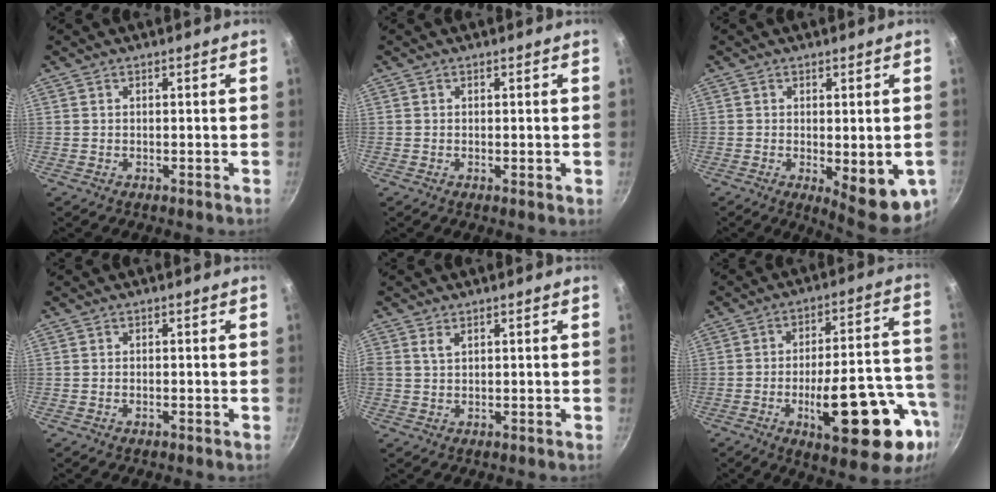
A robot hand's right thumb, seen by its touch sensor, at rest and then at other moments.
{"total": 0.8, "force": [0.0, 0.2, 0.8], "torque": [-0.011, -0.001, -0.002]}
{"total": 10.9, "force": [-2.2, 3.8, 10.0], "torque": [-0.105, -0.013, -0.018]}
{"total": 0.6, "force": [-0.3, 0.3, 0.4], "torque": [-0.008, 0.003, -0.007]}
{"total": 1.7, "force": [0.9, 1.0, 1.1], "torque": [-0.021, -0.003, 0.018]}
{"total": 22.4, "force": [-8.2, 7.9, 19.3], "torque": [-0.235, 0.035, -0.111]}